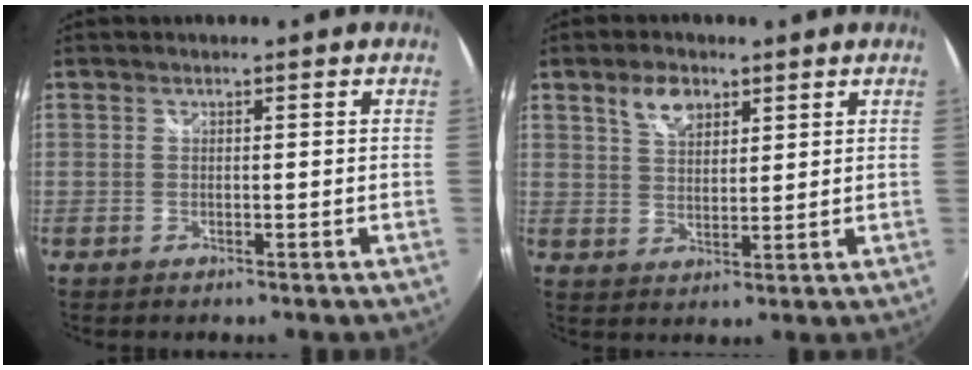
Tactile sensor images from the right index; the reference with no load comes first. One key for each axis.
{"total": 5.6, "fx": 3.3, "fy": 3.1, "fz": 3.3, "tx": -0.055, "ty": 0.011, "tz": 0.061}